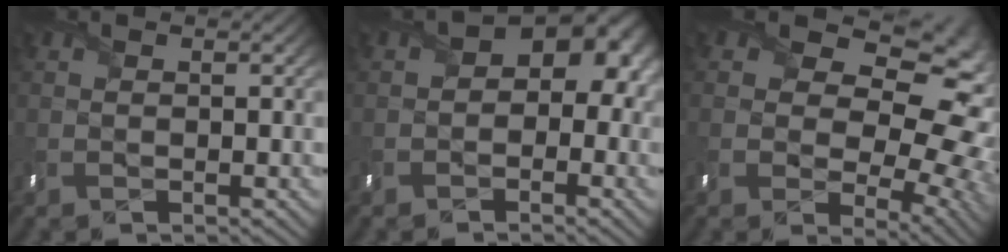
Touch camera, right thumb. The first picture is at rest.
{"total": 7.6, "force": [0.0, 5.2, 5.6], "torque": [-0.066, 0.008, -0.015]}
{"total": 16.1, "force": [4.1, 10.6, 11.4], "torque": [-0.147, 0.006, 0.087]}